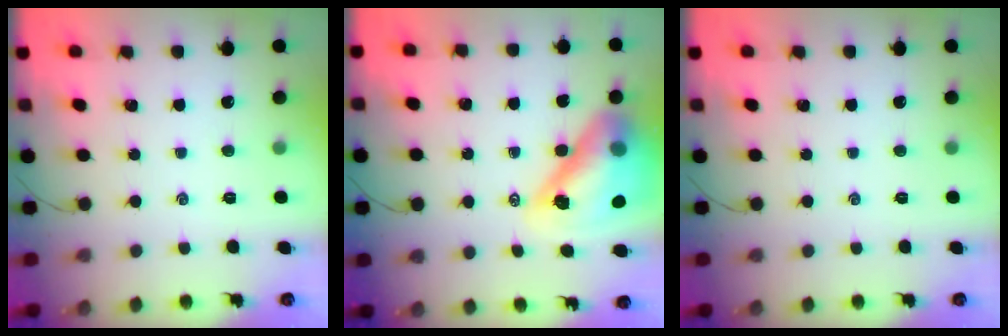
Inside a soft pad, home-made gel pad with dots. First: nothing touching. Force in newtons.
{"total": 19.3, "press": 18.5, "slide": 5.5}
{"total": 0.0}